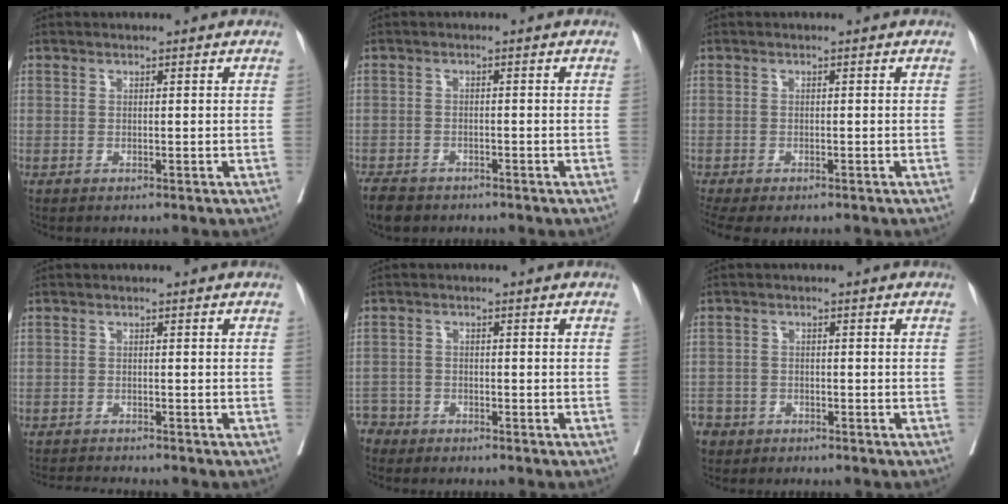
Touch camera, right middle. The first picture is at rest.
{"total": 4.0, "force": [-3.3, 2.0, 1.3], "torque": [-0.023, -0.003, -0.054]}
{"total": 5.6, "force": [-3.9, 2.3, 3.2], "torque": [-0.070, -0.005, -0.061]}
{"total": 3.2, "force": [-3.1, -0.7, 0.5], "torque": [-0.003, -0.015, -0.051]}
{"total": 3.1, "force": [-2.7, 1.2, -0.8], "torque": [0.010, -0.002, -0.059]}
{"total": 4.6, "force": [-3.4, 3.0, 0.2], "torque": [-0.010, 0.003, -0.065]}